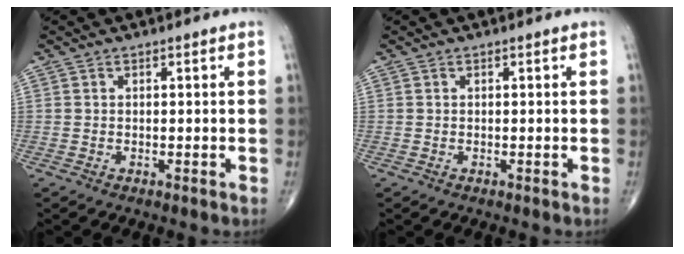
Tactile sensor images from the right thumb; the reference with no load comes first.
{"total": 0.0}